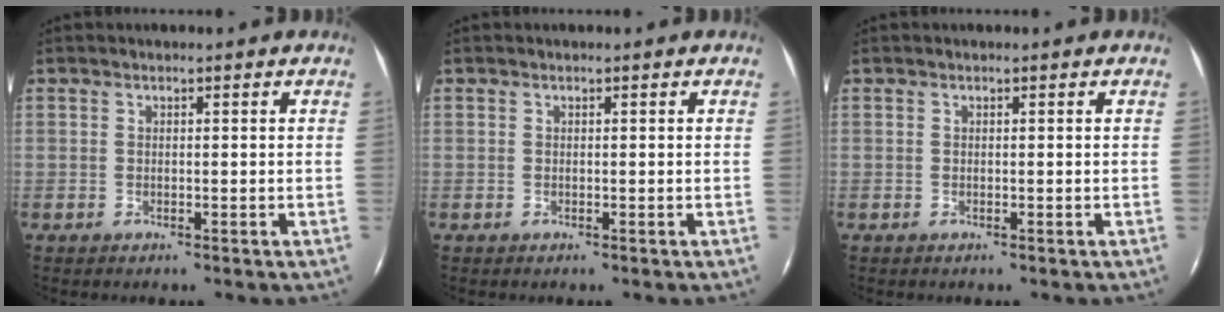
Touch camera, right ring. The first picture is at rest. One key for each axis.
{"total": 0.0}
{"total": 0.0}